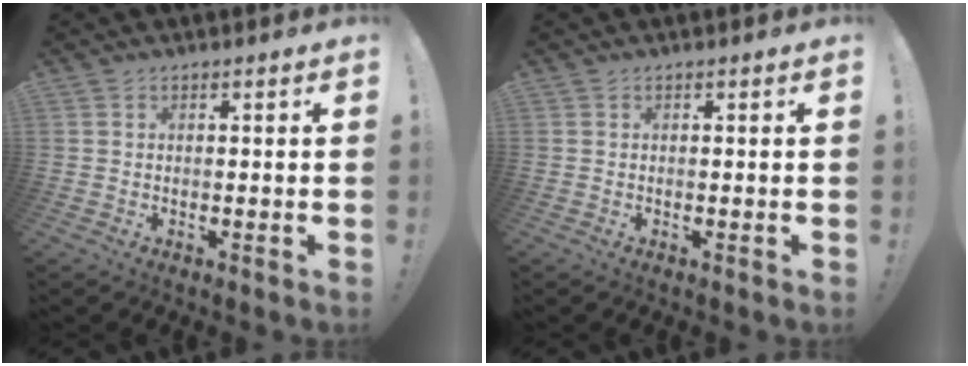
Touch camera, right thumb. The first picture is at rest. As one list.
[{"total": 0.0}]